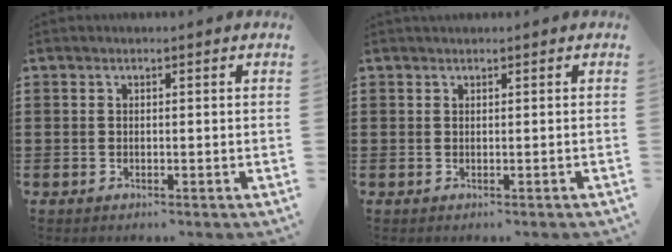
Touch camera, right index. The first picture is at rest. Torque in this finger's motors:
{"motor_torque": [-0.85, 0.90, -0.43, -0.07]}